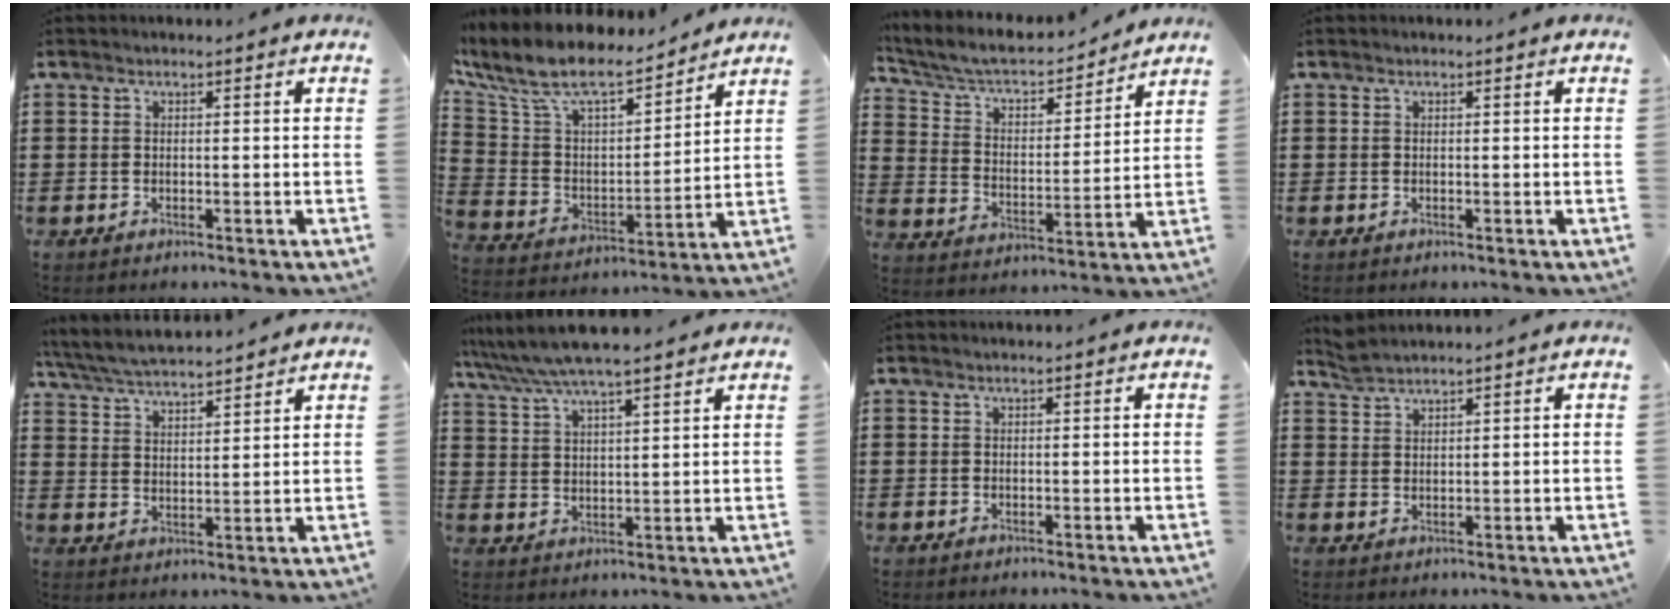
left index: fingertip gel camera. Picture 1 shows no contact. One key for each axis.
{"total": 9.8, "fx": 7.9, "fy": 3.1, "fz": 4.9, "tx": -0.131, "ty": -0.047, "tz": 0.134}
{"total": 6.1, "fx": 5.3, "fy": 1.7, "fz": 2.5, "tx": -0.074, "ty": -0.035, "tz": 0.085}
{"total": 0.0}
{"total": 5.4, "fx": 5.2, "fy": 0.3, "fz": 1.4, "tx": -0.048, "ty": -0.023, "tz": 0.091}
{"total": 6.6, "fx": 5.9, "fy": 0.5, "fz": 3.0, "tx": -0.078, "ty": -0.021, "tz": 0.103}
{"total": 0.0}
{"total": 2.1, "fx": 2.0, "fy": 0.1, "fz": 0.5, "tx": -0.015, "ty": 0.000, "tz": 0.041}